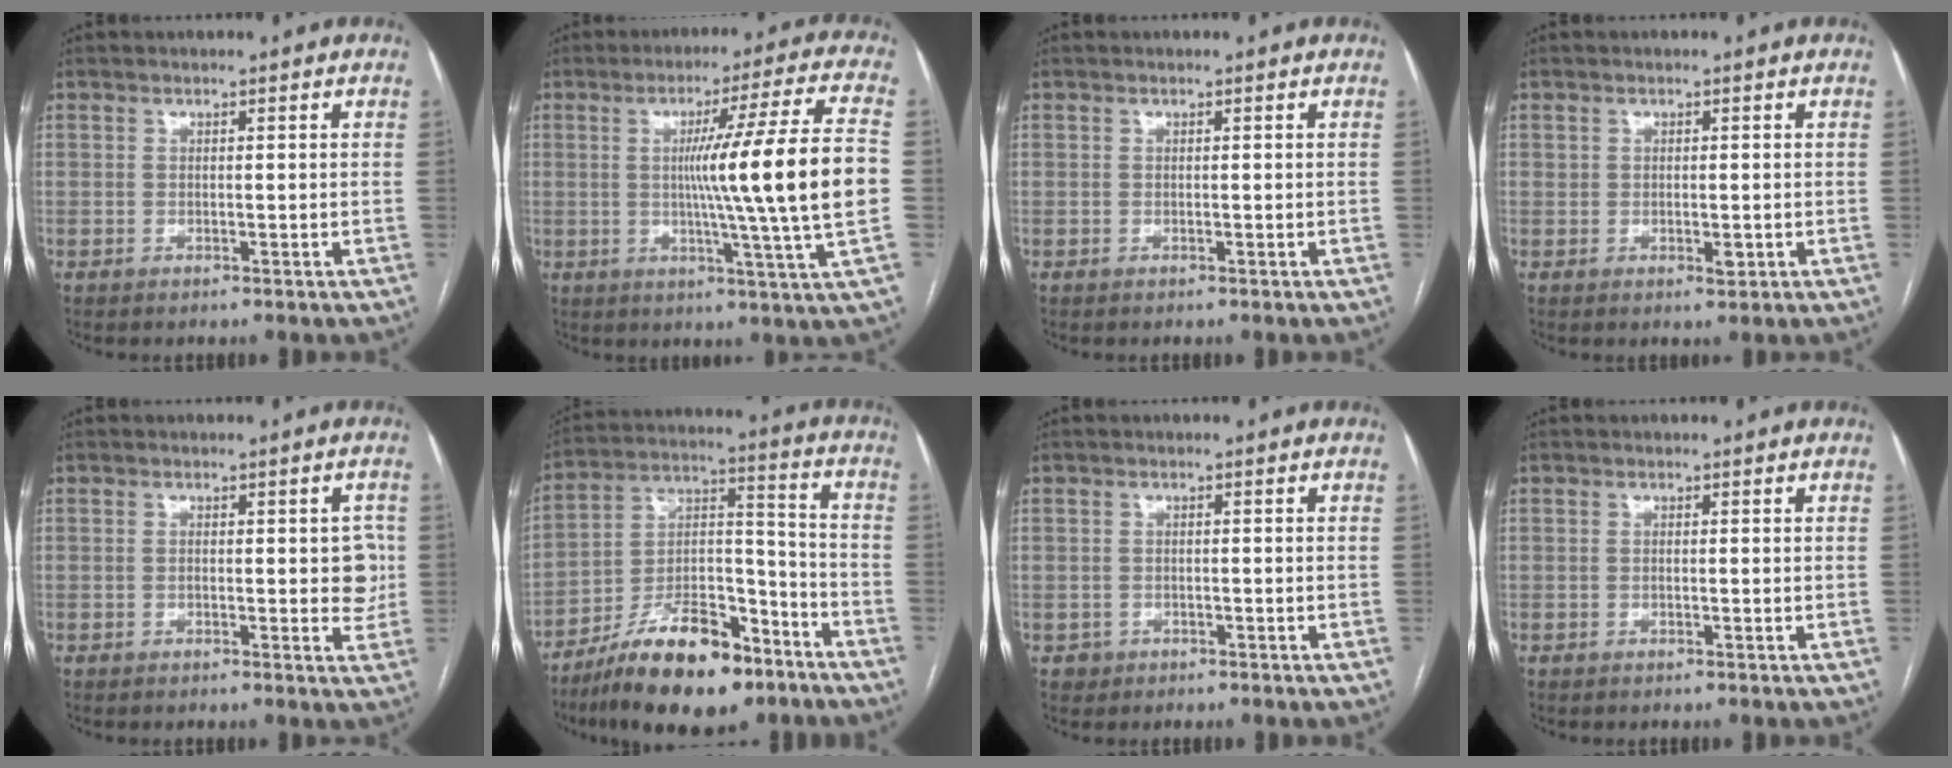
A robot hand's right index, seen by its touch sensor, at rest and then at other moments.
{"total": 17.7, "force": [-0.2, -2.6, 17.5], "torque": [-0.261, -0.009, -0.016]}
{"total": 0.0}
{"total": 1.6, "force": [-0.1, 1.0, 1.3], "torque": [-0.018, 0.000, 0.004]}
{"total": 4.2, "force": [0.0, 1.8, 3.8], "torque": [-0.035, 0.005, -0.001]}
{"total": 19.3, "force": [-13.4, 6.3, 12.4], "torque": [-0.212, 0.018, -0.225]}
{"total": 1.5, "force": [-0.8, 1.3, -0.1], "torque": [0.000, 0.007, -0.011]}
{"total": 0.0}